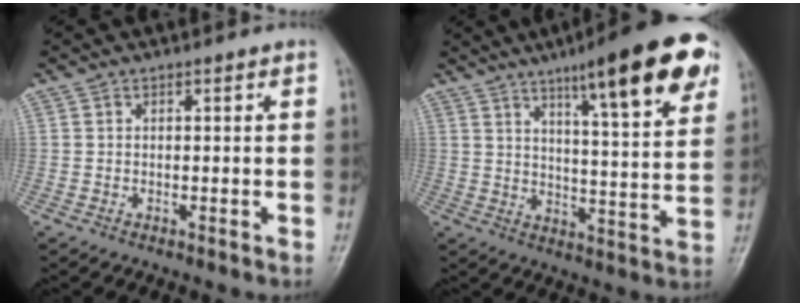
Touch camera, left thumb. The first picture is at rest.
{"total": 19.4, "force": [10.8, 3.7, 15.7], "torque": [-0.193, -0.035, 0.157]}